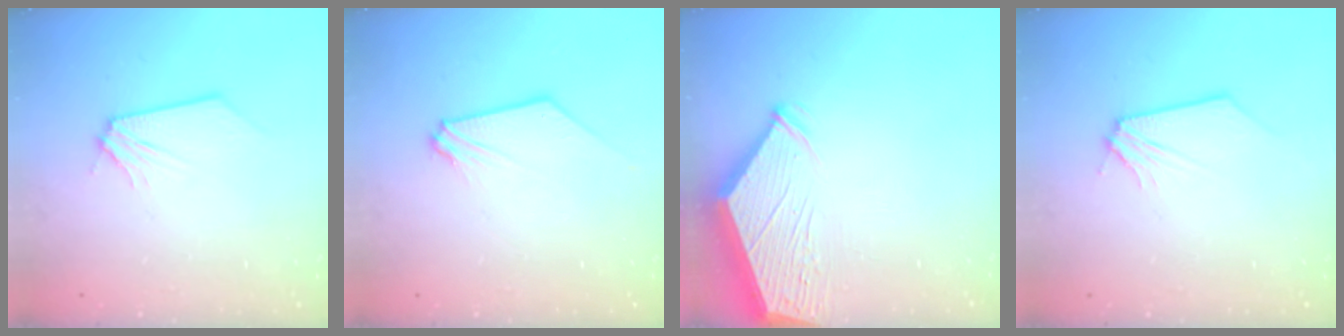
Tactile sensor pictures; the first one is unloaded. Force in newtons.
{"total": 0.7, "press": 0.7, "slide": 0.2}
{"total": 4.2, "press": 4.1, "slide": 0.6}
{"total": 0.0}